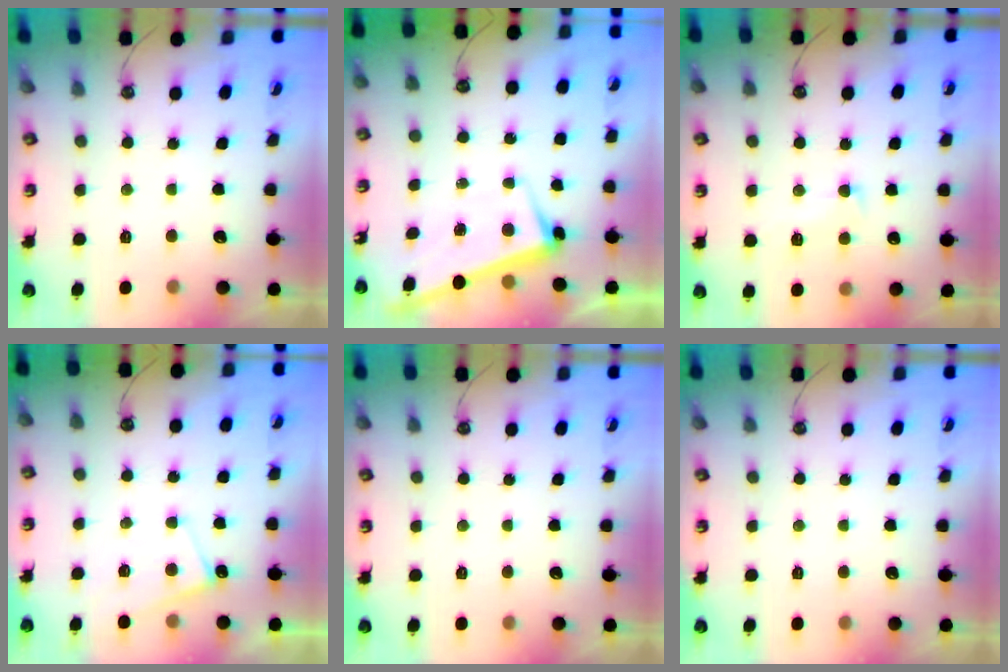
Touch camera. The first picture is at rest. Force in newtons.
{"total": 2.4, "press": 2.3, "slide": 0.7}
{"total": 1.1, "press": 0.7, "slide": 0.9}
{"total": 1.3, "press": 1.2, "slide": 0.4}
{"total": 0.0}
{"total": 0.0}